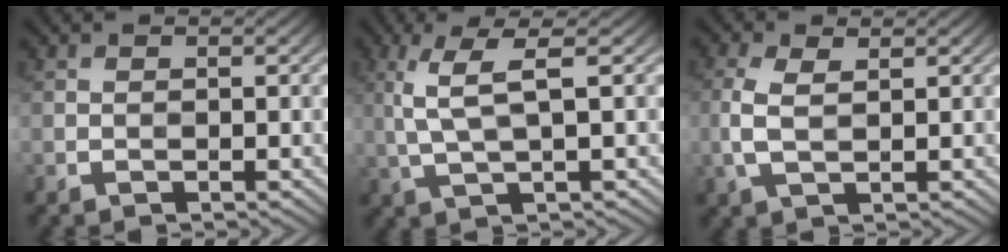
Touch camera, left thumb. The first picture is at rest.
{"total": 5.1, "force": [1.4, 0.9, 4.8], "torque": [-0.111, 0.008, 0.032]}
{"total": 3.6, "force": [0.7, 1.7, 3.0], "torque": [-0.082, 0.003, 0.015]}